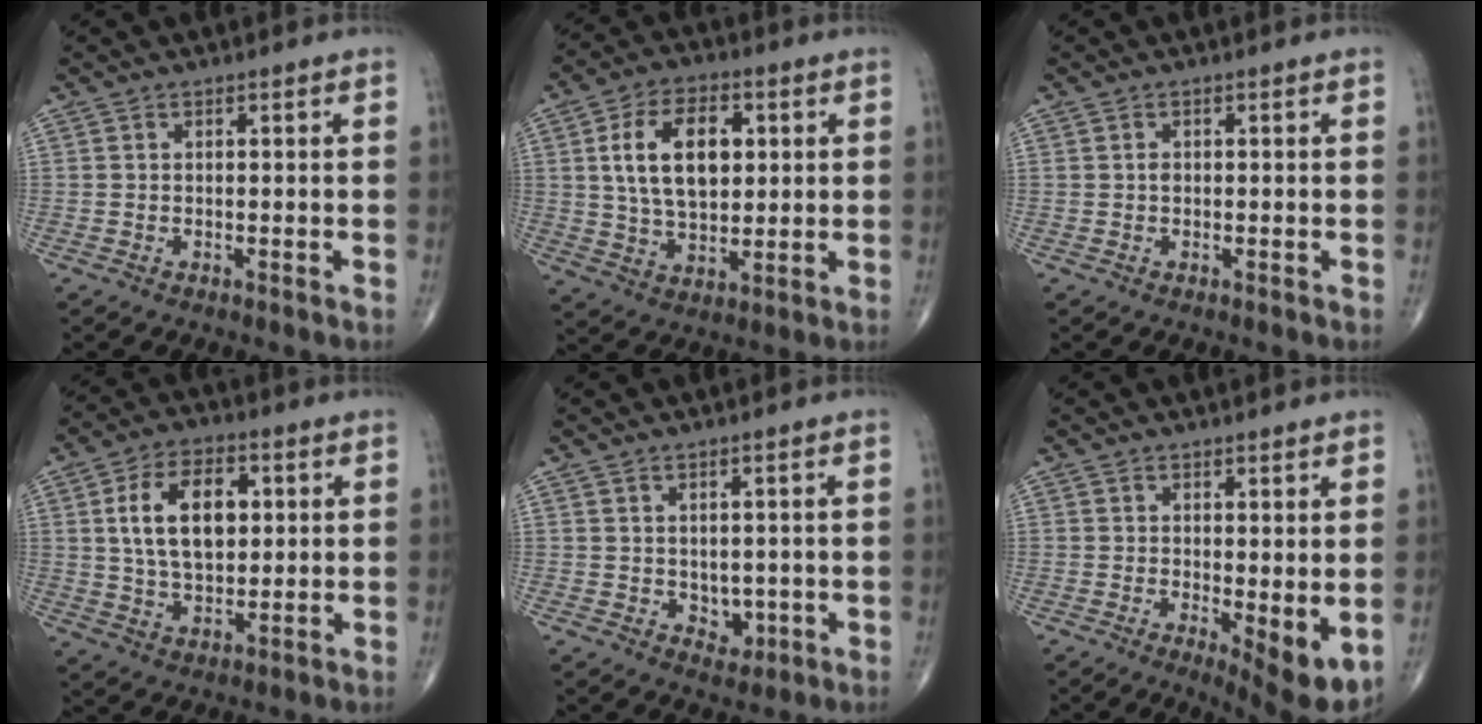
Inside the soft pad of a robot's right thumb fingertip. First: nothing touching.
{"total": 14.3, "force": [3.0, 8.5, 11.0], "torque": [-0.172, -0.003, 0.054]}
{"total": 1.0, "force": [0.1, 0.8, 0.6], "torque": [-0.008, 0.002, 0.001]}
{"total": 13.5, "force": [2.8, 8.2, 10.4], "torque": [-0.161, -0.002, 0.051]}
{"total": 3.3, "force": [0.0, 2.5, 2.1], "torque": [-0.014, -0.006, 0.010]}
{"total": 7.1, "force": [-0.2, 2.4, 6.7], "torque": [-0.090, -0.020, 0.004]}